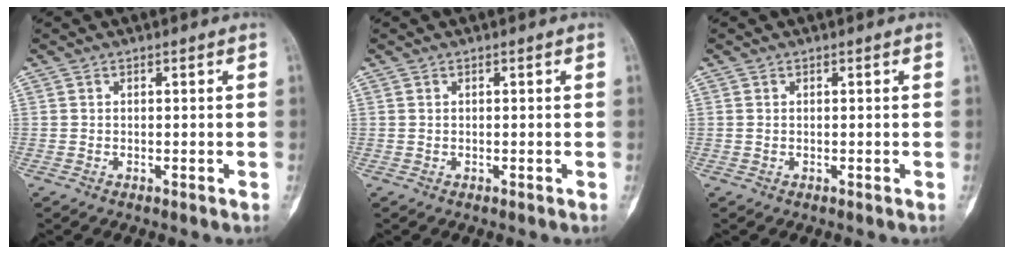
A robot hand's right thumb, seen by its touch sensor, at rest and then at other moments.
{"total": 0.0}
{"total": 0.0}